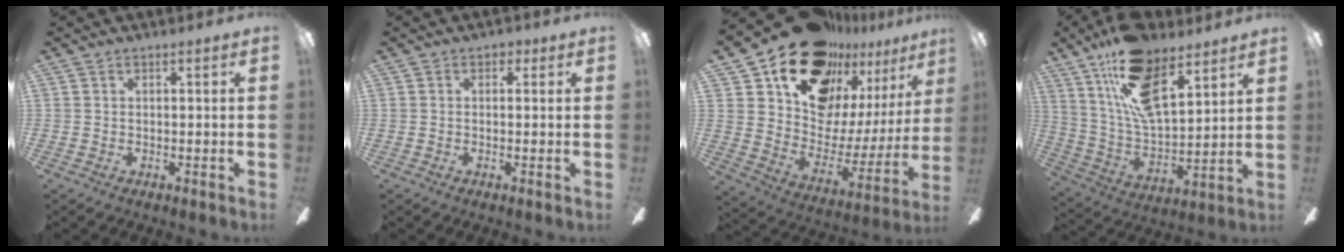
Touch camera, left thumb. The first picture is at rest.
{"total": 1.3, "force": [0.2, 1.1, 0.6], "torque": [-0.003, 0.003, 0.001]}
{"total": 19.9, "force": [15.4, 10.9, 6.4], "torque": [-0.117, -0.112, 0.288]}
{"total": 18.9, "force": [12.0, 8.1, 12.1], "torque": [-0.233, -0.053, 0.213]}